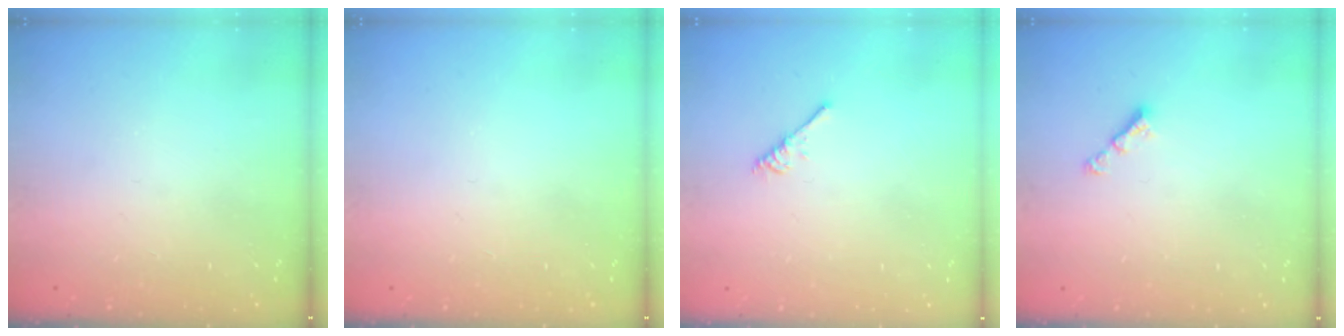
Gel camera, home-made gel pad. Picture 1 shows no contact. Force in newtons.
{"total": 0.0}
{"total": 2.7, "press": 2.7, "slide": 0.5}
{"total": 2.9, "press": 2.9, "slide": 0.3}